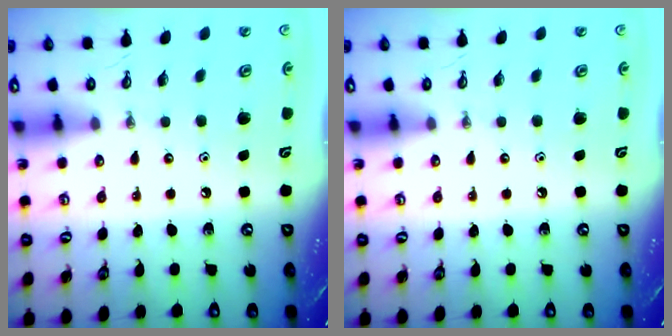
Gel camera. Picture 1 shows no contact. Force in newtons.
{"total": 0.0}